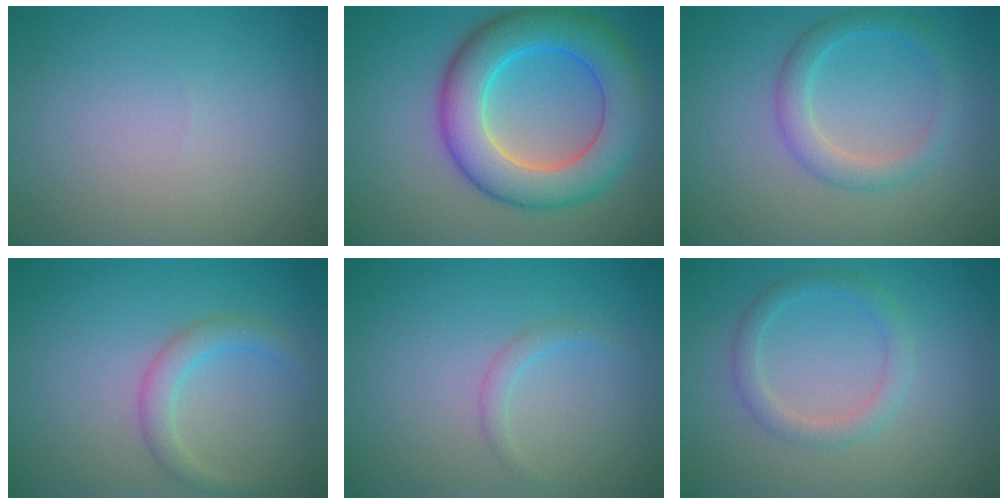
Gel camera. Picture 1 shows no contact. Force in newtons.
{"total": 8.8, "press": 8.8, "slide": 0.3}
{"total": 2.8, "press": 2.8, "slide": 0.1}
{"total": 2.3, "press": 2.3, "slide": 0.0}
{"total": 1.1, "press": 1.1, "slide": 0.1}
{"total": 2.1, "press": 2.1, "slide": 0.1}